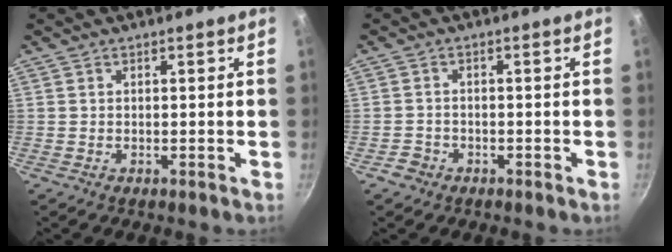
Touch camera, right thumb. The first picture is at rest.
{"total": 2.3, "force": [-1.4, 1.7, 0.4], "torque": [-0.004, 0.020, -0.022]}